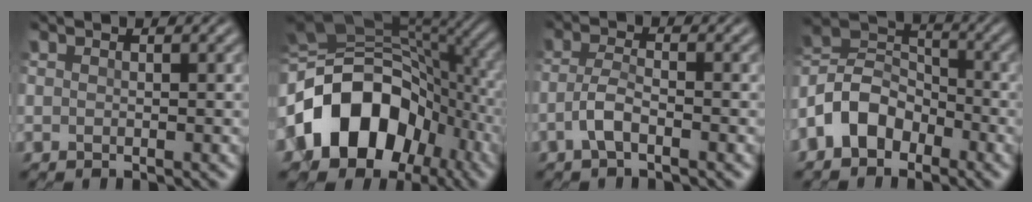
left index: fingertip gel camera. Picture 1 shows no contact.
{"total": 13.6, "force": [-4.3, 10.1, 8.1], "torque": [-0.150, 0.006, -0.087]}
{"total": 2.4, "force": [-1.5, 0.6, 1.8], "torque": [-0.042, 0.003, -0.031]}
{"total": 5.7, "force": [-3.6, 3.6, 2.6], "torque": [-0.049, 0.007, -0.079]}